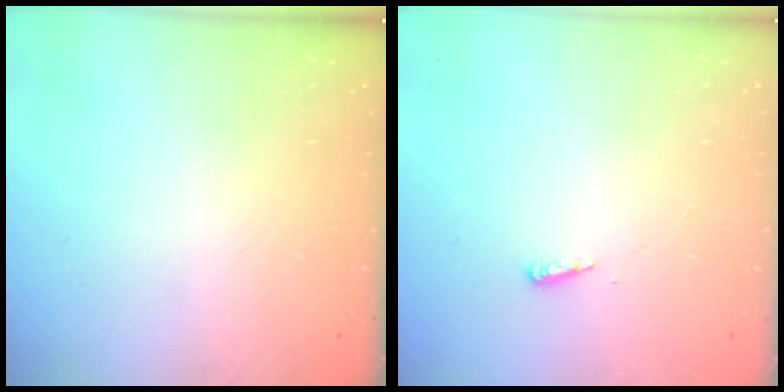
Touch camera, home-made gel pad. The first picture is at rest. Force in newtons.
{"total": 3.8, "press": 3.7, "slide": 0.6}